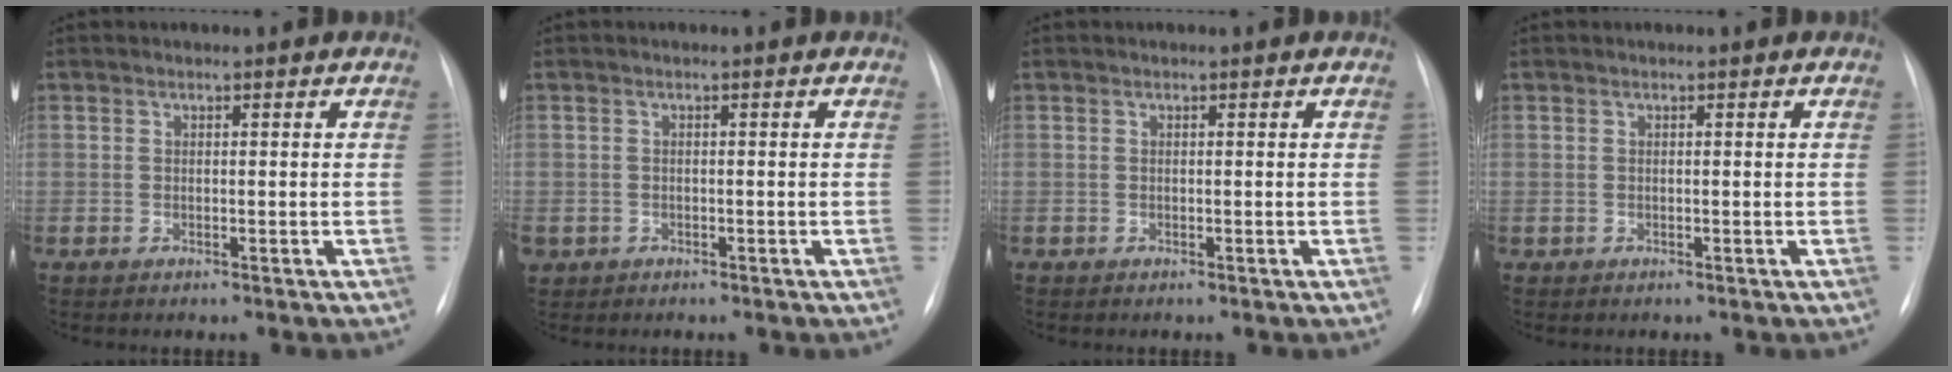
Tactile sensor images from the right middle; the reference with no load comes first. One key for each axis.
{"total": 2.5, "fx": -1.3, "fy": 2.0, "fz": 0.5, "tx": -0.013, "ty": 0.000, "tz": -0.019}
{"total": 0.0}
{"total": 0.0}